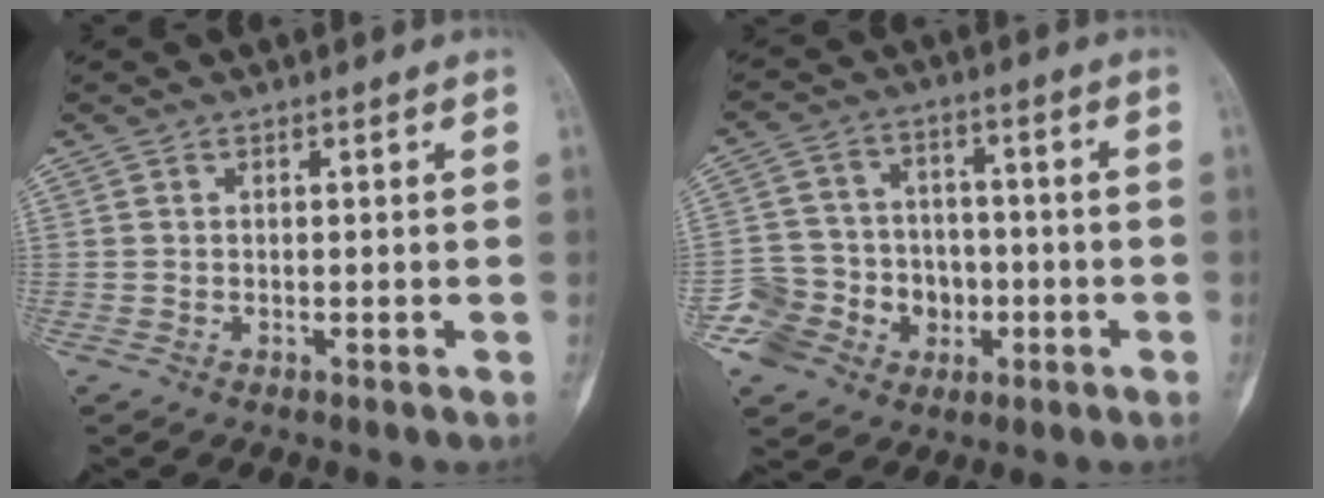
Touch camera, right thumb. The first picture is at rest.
{"total": 12.4, "force": [-4.2, 10.9, 4.2], "torque": [-0.045, 0.043, -0.065]}